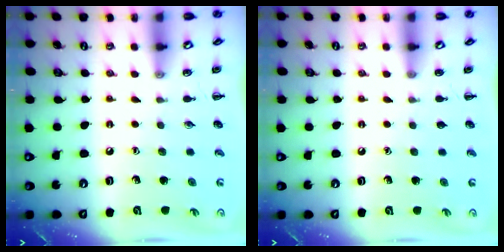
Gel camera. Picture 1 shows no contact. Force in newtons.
{"total": 0.6, "press": 0.6, "slide": 0.1}